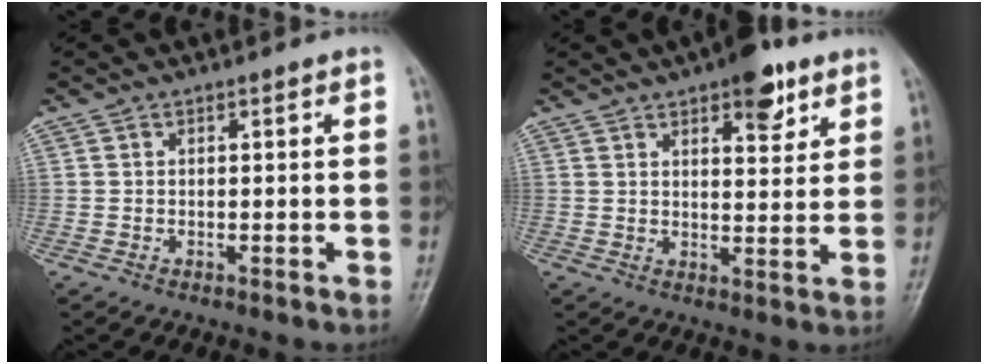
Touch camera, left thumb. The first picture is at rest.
{"total": 8.4, "force": [5.1, 3.5, 5.7], "torque": [-0.054, -0.023, 0.067]}